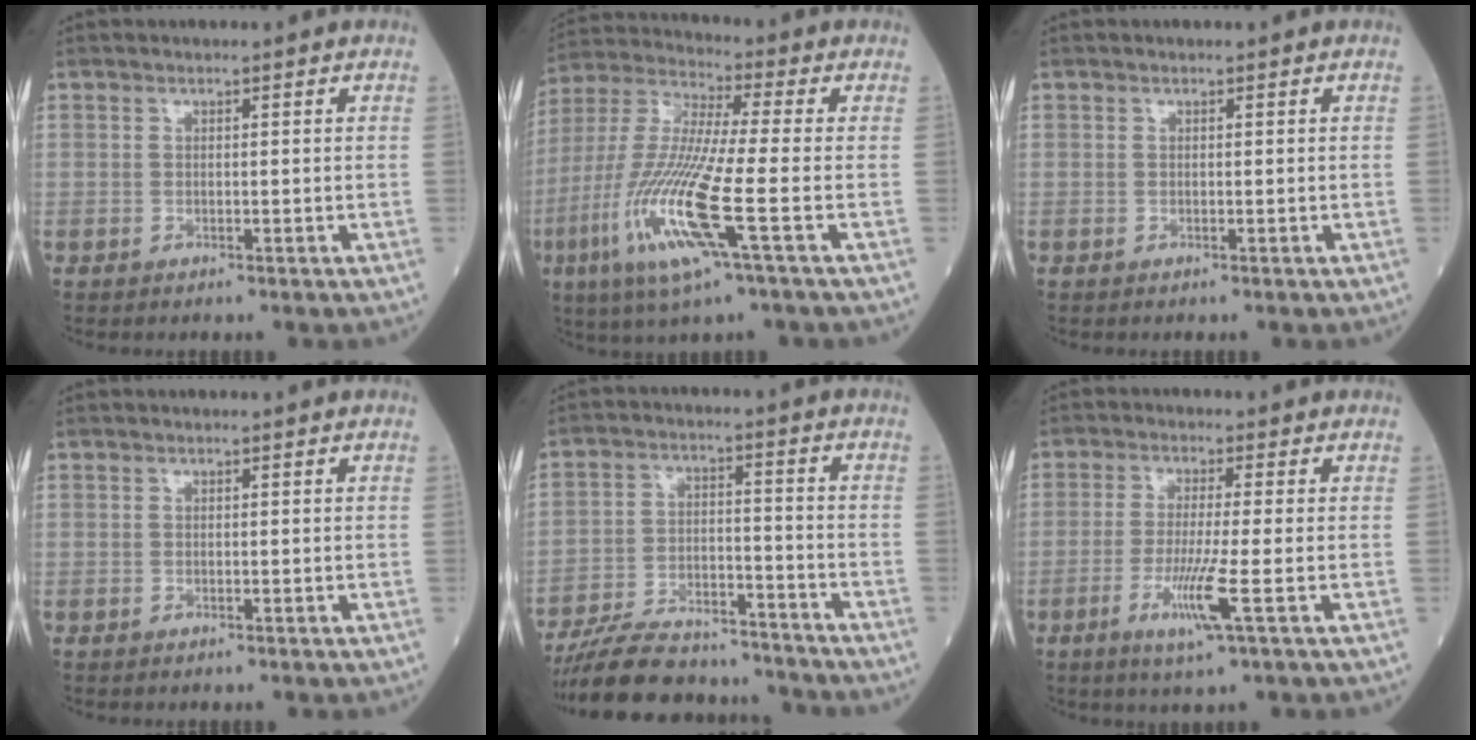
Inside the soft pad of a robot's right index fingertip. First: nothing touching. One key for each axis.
{"total": 16.1, "fx": -5.3, "fy": 0.7, "fz": 15.2, "tx": -0.334, "ty": -0.022, "tz": -0.107}
{"total": 0.0}
{"total": 0.0}
{"total": 15.5, "fx": -14.3, "fy": 3.7, "fz": 4.6, "tx": -0.080, "ty": 0.014, "tz": -0.227}
{"total": 6.6, "fx": -2.3, "fy": -0.6, "fz": 6.2, "tx": -0.125, "ty": -0.021, "tz": -0.045}